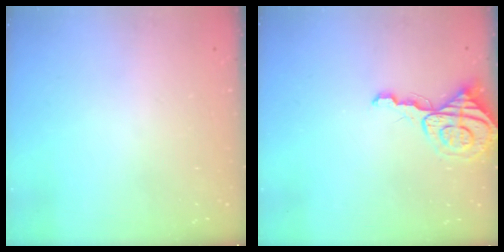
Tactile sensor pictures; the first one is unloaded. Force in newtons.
{"total": 6.8, "press": 6.8, "slide": 0.5}